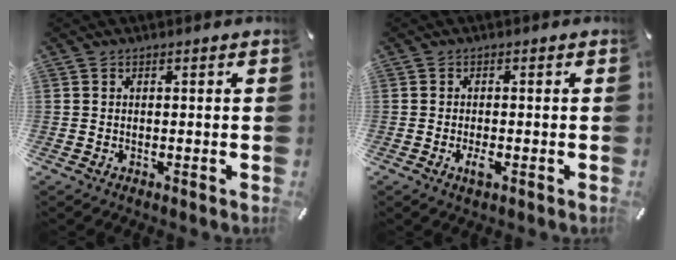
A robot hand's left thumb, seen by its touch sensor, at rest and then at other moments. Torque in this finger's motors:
{"motor_torque": [0.01, 0.02, 0.09, -0.07, 0.04]}